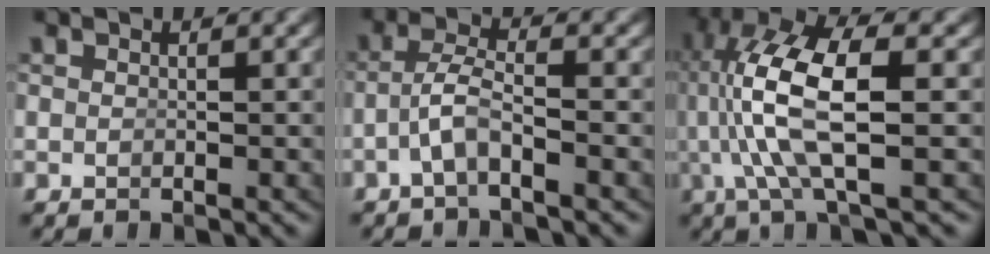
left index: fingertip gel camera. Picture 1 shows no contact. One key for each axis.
{"total": 2.7, "fx": -1.8, "fy": 0.3, "fz": 2.0, "tx": -0.045, "ty": -0.001, "tz": -0.030}
{"total": 8.0, "fx": 1.1, "fy": 2.6, "fz": 7.5, "tx": -0.161, "ty": -0.009, "tz": 0.025}